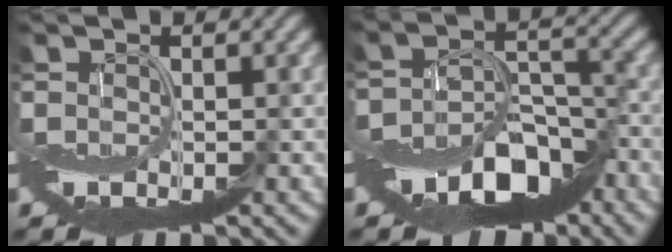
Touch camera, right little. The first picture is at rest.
{"total": 8.1, "force": [-5.4, 3.6, 4.8], "torque": [-0.069, -0.004, -0.096]}